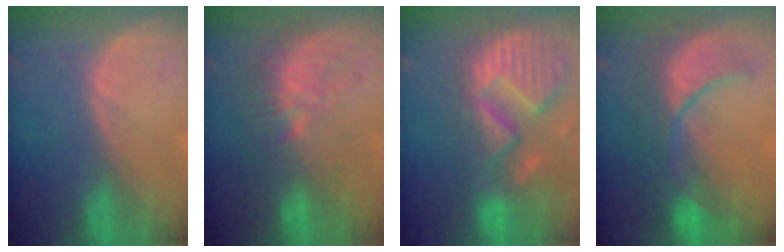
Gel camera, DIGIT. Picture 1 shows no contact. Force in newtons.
{"total": 9.2, "press": 8.8, "slide": 2.9}
{"total": 13.9, "press": 11.6, "slide": 7.7}
{"total": 9.9, "press": 9.1, "slide": 3.9}